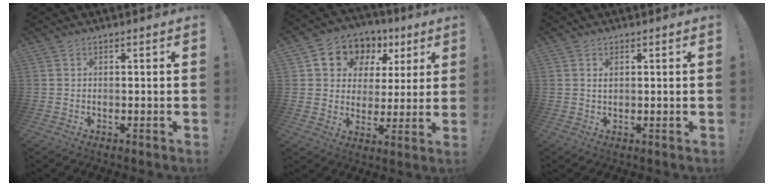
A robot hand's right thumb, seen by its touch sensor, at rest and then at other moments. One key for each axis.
{"total": 10.4, "fx": 4.8, "fy": 8.4, "fz": 3.8, "tx": -0.063, "ty": -0.029, "tz": 0.094}
{"total": 1.0, "fx": 0.5, "fy": 0.6, "fz": 0.7, "tx": -0.009, "ty": -0.001, "tz": 0.008}